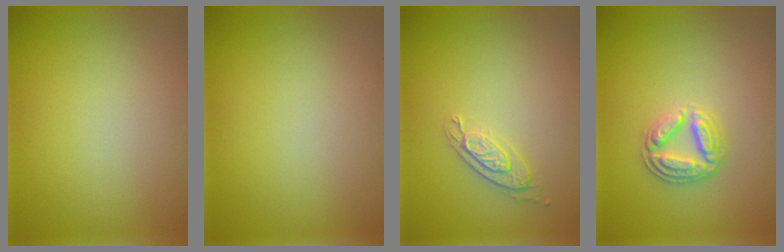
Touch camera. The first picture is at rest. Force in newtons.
{"total": 0.0}
{"total": 2.0, "press": 1.8, "slide": 0.9}
{"total": 2.8, "press": 2.8, "slide": 0.3}